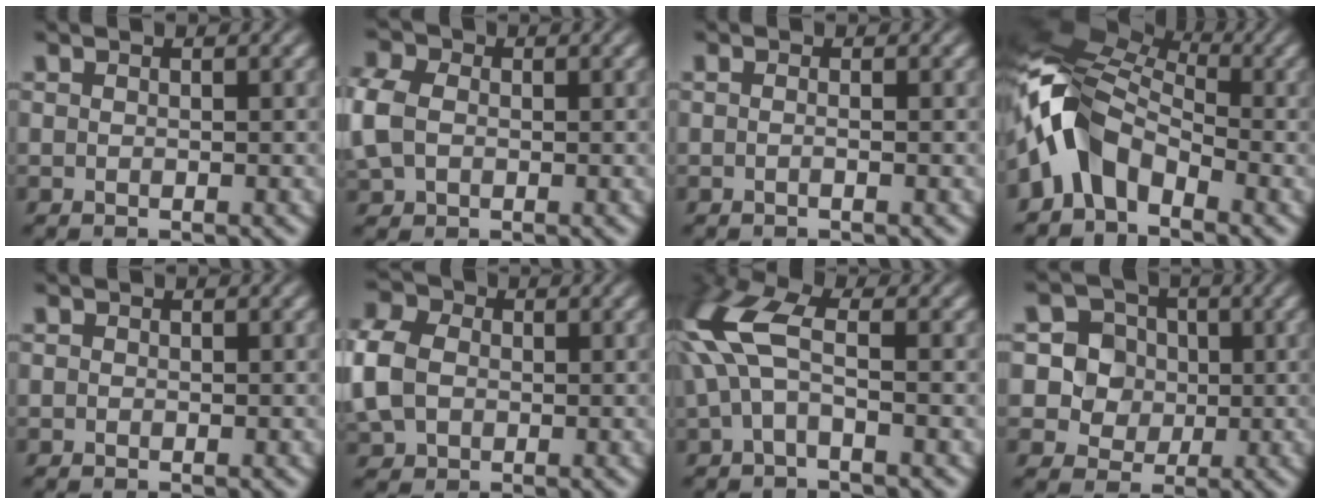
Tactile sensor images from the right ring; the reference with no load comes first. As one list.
[{"total": 4.0, "force": [0.1, 3.6, 1.7], "torque": [-0.064, -0.008, 0.010]}, {"total": 0.8, "force": [-0.5, 0.2, 0.5], "torque": [-0.014, 0.001, -0.011]}, {"total": 10.9, "force": [1.2, 8.0, 7.3], "torque": [-0.162, 0.001, 0.007]}, {"total": 0.6, "force": [-0.1, 0.6, 0.0], "torque": [-0.001, -0.002, -0.001]}, {"total": 5.8, "force": [0.4, 5.2, 2.5], "torque": [-0.076, -0.005, 0.009]}, {"total": 5.2, "force": [0.6, 3.1, 4.1], "torque": [-0.107, -0.005, 0.015]}, {"total": 11.3, "force": [0.0, 10.6, 4.0], "torque": [-0.104, -0.039, 0.001]}]